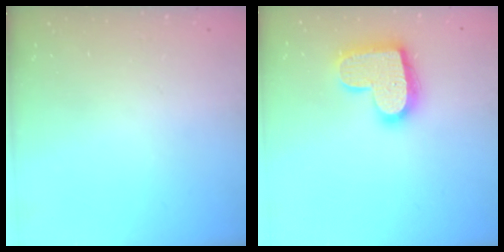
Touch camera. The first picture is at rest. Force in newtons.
{"total": 17.0, "press": 17.0, "slide": 1.1}